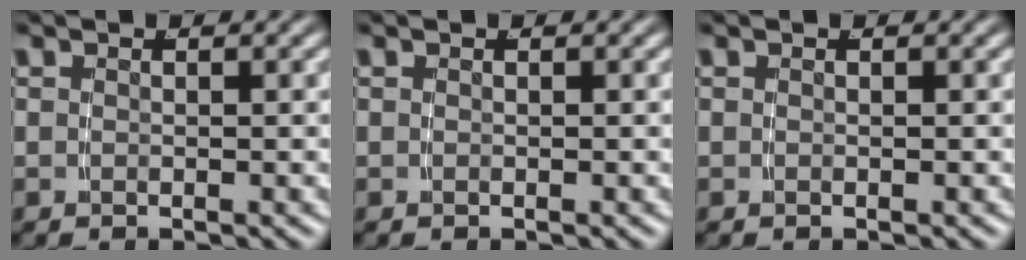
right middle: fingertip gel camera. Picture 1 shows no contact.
{"total": 0.0}
{"total": 0.0}